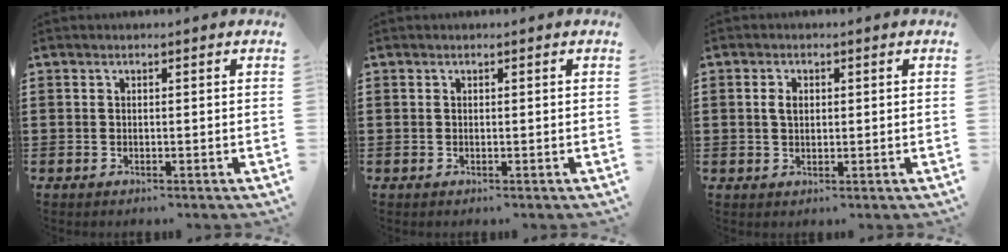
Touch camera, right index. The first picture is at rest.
{"total": 0.0}
{"total": 2.1, "force": [0.4, 1.3, 1.6], "torque": [-0.034, 0.007, 0.006]}